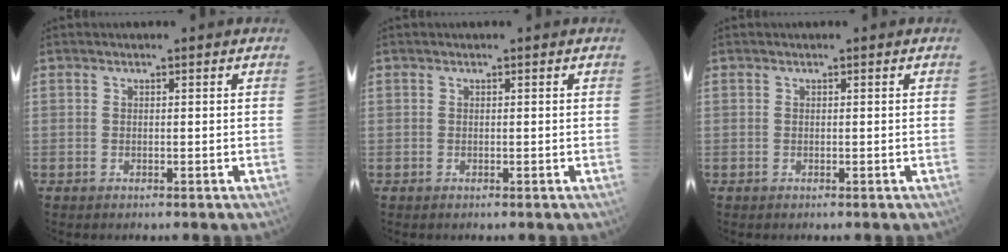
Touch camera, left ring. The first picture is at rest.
{"total": 0.0}
{"total": 0.0}